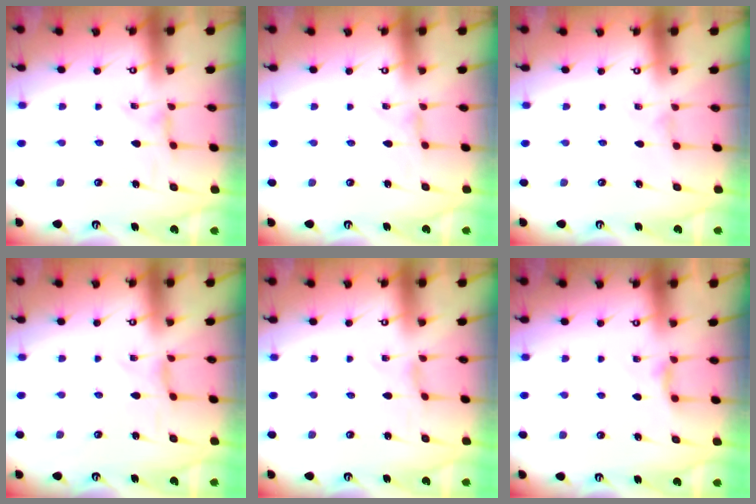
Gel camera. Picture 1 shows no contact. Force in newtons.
{"total": 0.0}
{"total": 0.0}
{"total": 0.0}
{"total": 0.8, "press": 0.8, "slide": 0.2}
{"total": 4.9, "press": 4.9, "slide": 0.6}